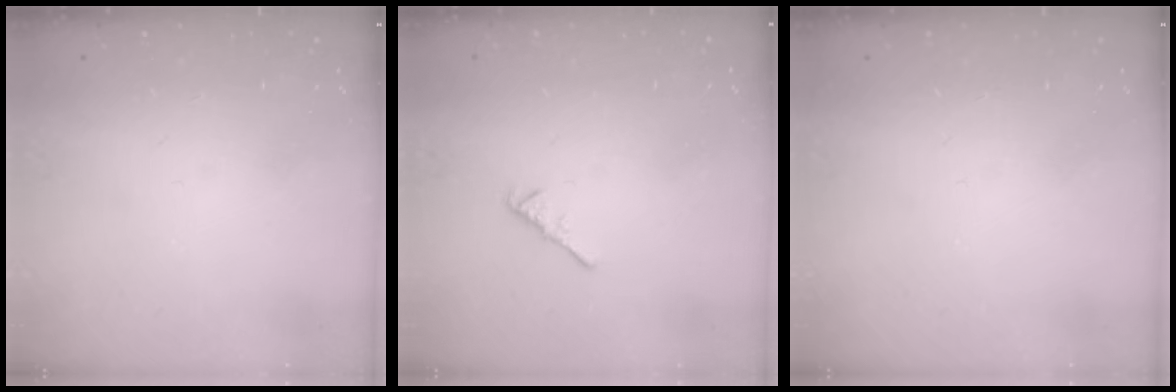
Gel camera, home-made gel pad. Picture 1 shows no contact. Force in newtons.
{"total": 2.4, "press": 2.3, "slide": 0.6}
{"total": 0.0}